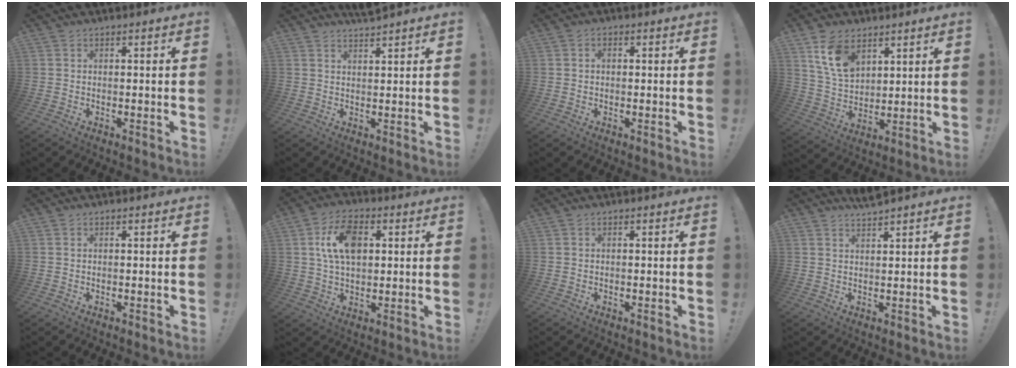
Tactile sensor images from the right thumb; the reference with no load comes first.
{"total": 2.7, "force": [2.5, -0.2, 1.0], "torque": [-0.016, -0.015, 0.044]}
{"total": 1.2, "force": [-0.2, 0.8, 0.8], "torque": [-0.022, 0.008, -0.002]}
{"total": 12.7, "force": [6.7, 8.2, 6.9], "torque": [-0.132, -0.021, 0.132]}
{"total": 0.0}
{"total": 11.9, "force": [3.0, 7.4, 8.8], "torque": [-0.151, 0.009, 0.056]}
{"total": 0.0}
{"total": 3.0, "force": [2.7, -0.4, 1.2], "torque": [-0.020, -0.015, 0.047]}